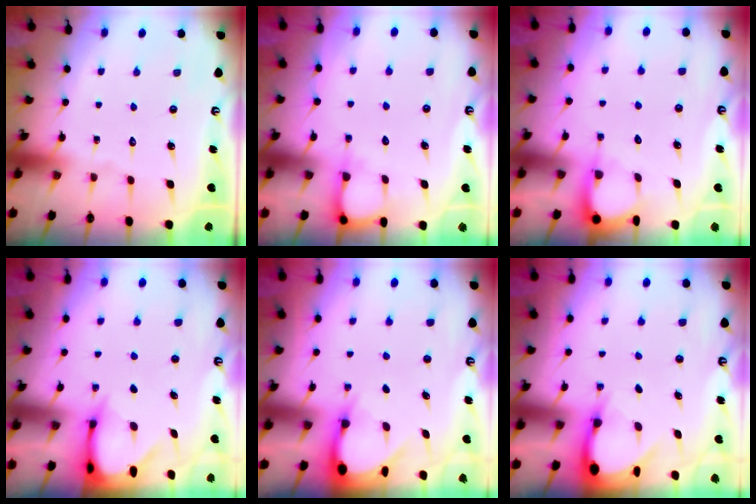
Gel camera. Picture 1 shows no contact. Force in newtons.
{"total": 4.7, "press": 4.6, "slide": 0.4}
{"total": 3.0, "press": 3.0, "slide": 0.4}
{"total": 3.4, "press": 3.4, "slide": 0.3}
{"total": 3.2, "press": 3.2, "slide": 0.2}
{"total": 3.6, "press": 3.6, "slide": 0.3}